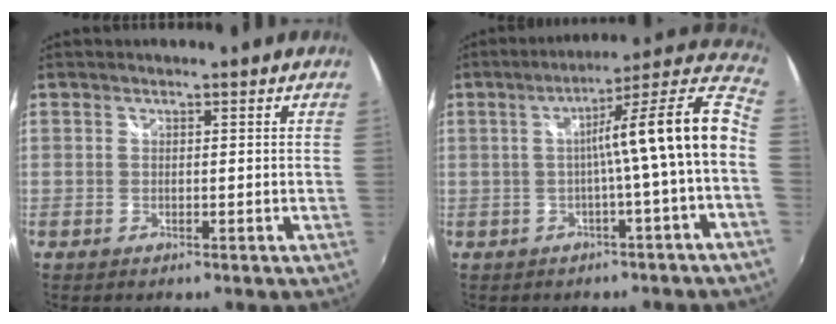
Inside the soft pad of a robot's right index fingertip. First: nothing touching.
{"total": 14.3, "force": [-1.6, -1.2, 14.2], "torque": [-0.188, 0.023, -0.028]}